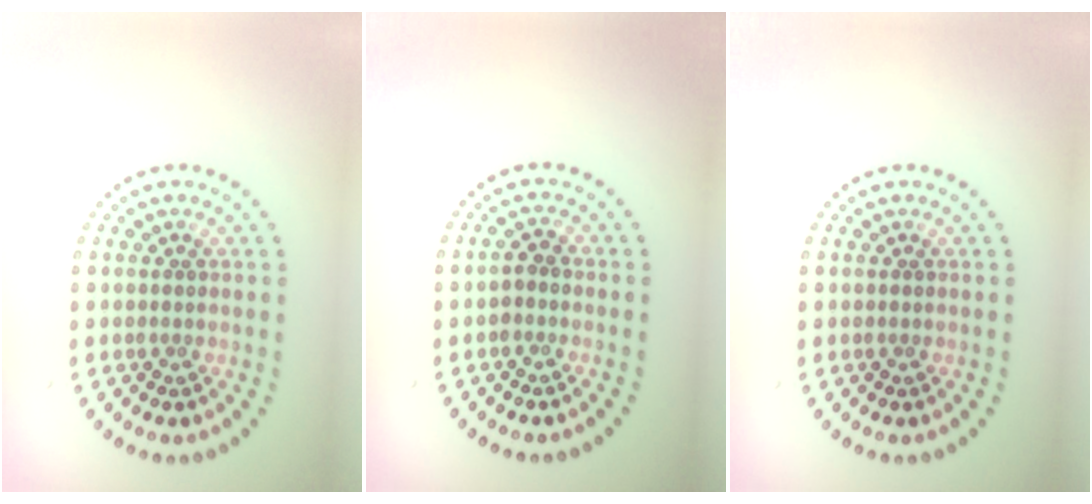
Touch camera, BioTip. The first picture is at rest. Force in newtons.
{"total": 1.1, "press": 1.0, "slide": 0.4}
{"total": 0.0}